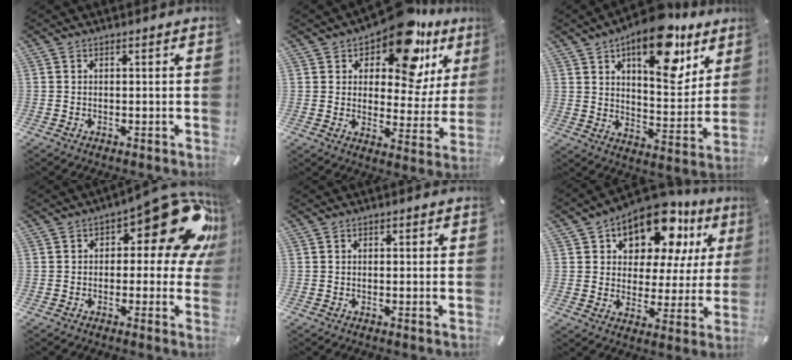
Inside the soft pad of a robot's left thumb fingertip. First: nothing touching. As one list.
[{"total": 16.6, "force": [10.9, 7.9, 9.8], "torque": [-0.157, -0.068, 0.186]}, {"total": 18.4, "force": [12.0, 8.2, 11.3], "torque": [-0.146, -0.077, 0.197]}, {"total": 19.4, "force": [8.4, 8.4, 15.3], "torque": [-0.182, -0.058, 0.136]}, {"total": 0.9, "force": [0.1, 0.4, 0.8], "torque": [-0.006, -0.002, -0.001]}, {"total": 15.3, "force": [10.8, 8.0, 7.4], "torque": [-0.122, -0.078, 0.187]}]